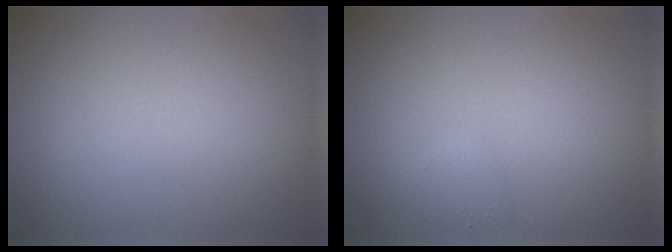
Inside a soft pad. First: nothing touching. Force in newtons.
{"total": 1.0, "press": 1.0, "slide": 0.1}